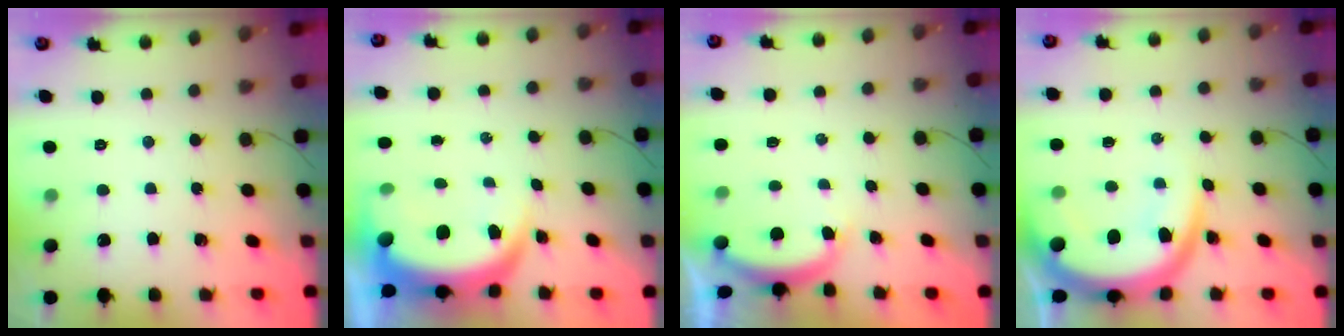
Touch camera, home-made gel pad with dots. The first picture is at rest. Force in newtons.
{"total": 8.2, "press": 8.1, "slide": 1.1}
{"total": 3.5, "press": 3.4, "slide": 0.6}
{"total": 13.1, "press": 13.1, "slide": 1.0}